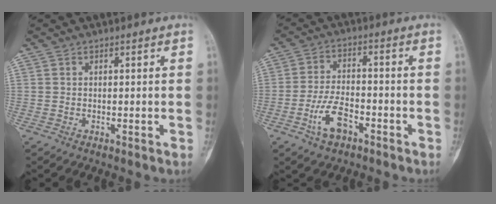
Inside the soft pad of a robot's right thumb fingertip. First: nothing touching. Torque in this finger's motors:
{"motor_torque": [-0.02, 0.00, 0.26, 0.28, 0.01]}